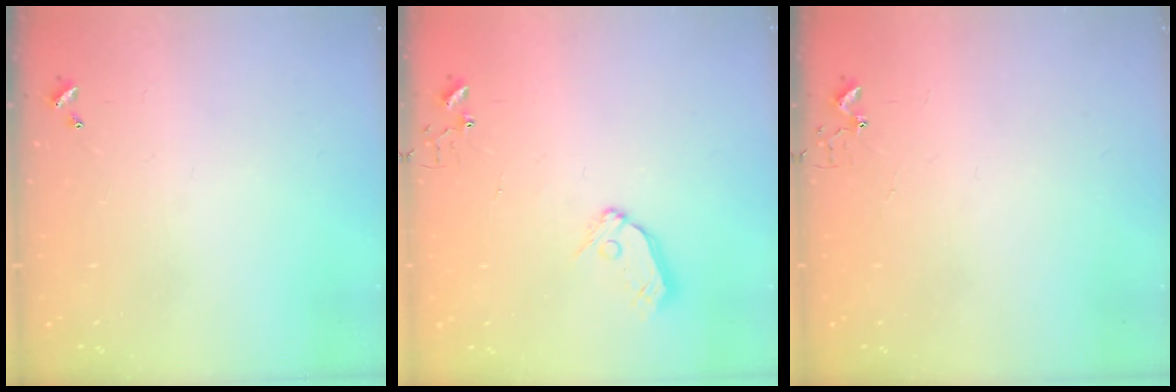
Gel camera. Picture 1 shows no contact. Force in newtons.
{"total": 8.4, "press": 8.4, "slide": 0.8}
{"total": 2.7, "press": 2.7, "slide": 0.2}